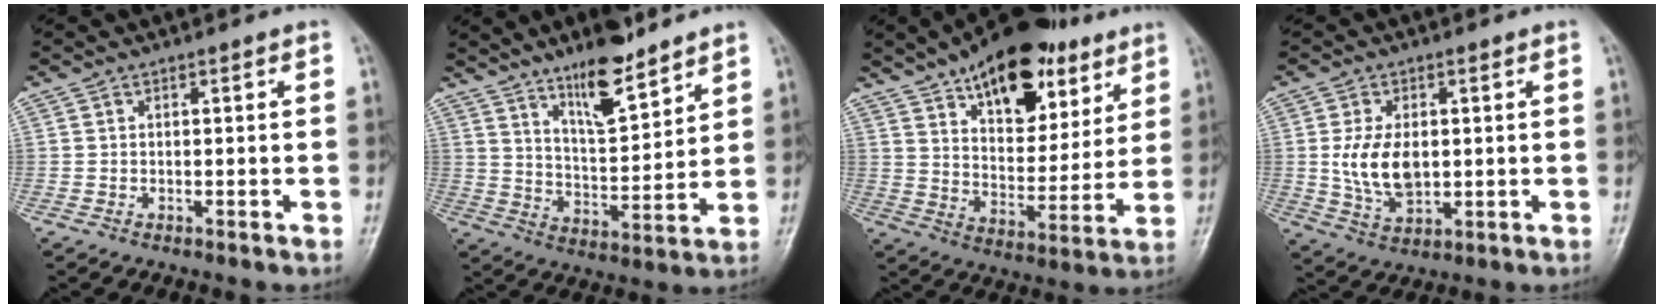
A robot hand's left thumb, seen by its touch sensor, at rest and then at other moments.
{"total": 11.9, "force": [8.7, 3.2, 7.4], "torque": [-0.111, -0.063, 0.156]}
{"total": 21.8, "force": [12.8, 10.9, 13.9], "torque": [-0.165, -0.042, 0.203]}
{"total": 9.0, "force": [0.5, 5.6, 7.1], "torque": [-0.126, -0.010, 0.018]}